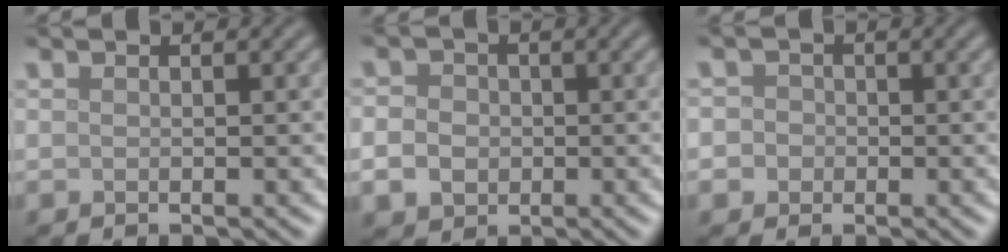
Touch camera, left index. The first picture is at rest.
{"total": 3.6, "force": [-0.5, 3.1, 1.7], "torque": [-0.022, 0.002, -0.019]}
{"total": 3.3, "force": [0.2, 3.1, 1.2], "torque": [0.007, 0.026, -0.028]}